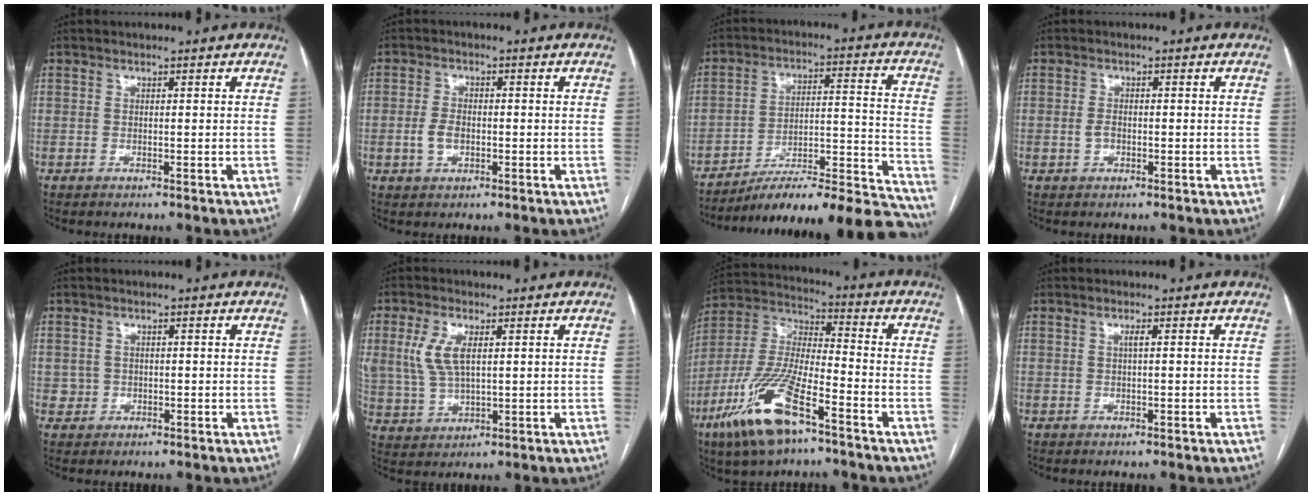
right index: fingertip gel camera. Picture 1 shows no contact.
{"total": 3.4, "force": [-0.8, 2.0, 2.6], "torque": [-0.058, 0.004, -0.013]}
{"total": 25.7, "force": [-23.7, 2.2, 9.6], "torque": [-0.073, 0.022, -0.337]}
{"total": 1.7, "force": [-0.5, 1.0, 1.2], "torque": [-0.026, 0.002, -0.008]}
{"total": 1.5, "force": [-0.1, 1.5, 0.1], "torque": [0.004, 0.005, -0.001]}
{"total": 7.2, "force": [2.1, 3.3, 6.1], "torque": [-0.146, 0.009, 0.049]}
{"total": 16.9, "force": [-9.6, 4.3, 13.3], "torque": [-0.291, -0.025, -0.179]}
{"total": 0.7, "force": [0.1, 0.0, 0.7], "torque": [-0.012, 0.002, 0.002]}